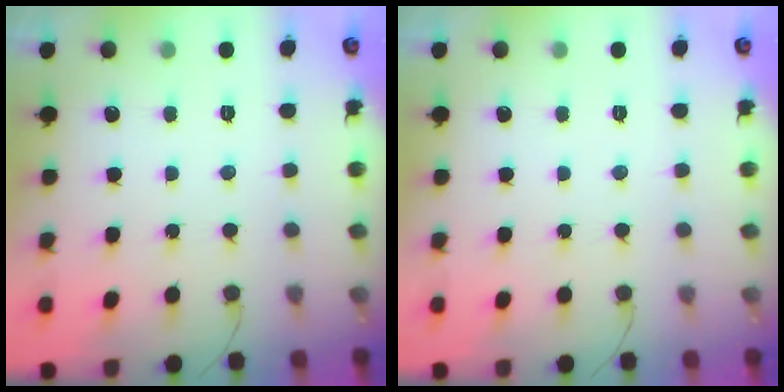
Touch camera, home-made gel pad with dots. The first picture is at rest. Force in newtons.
{"total": 0.0}